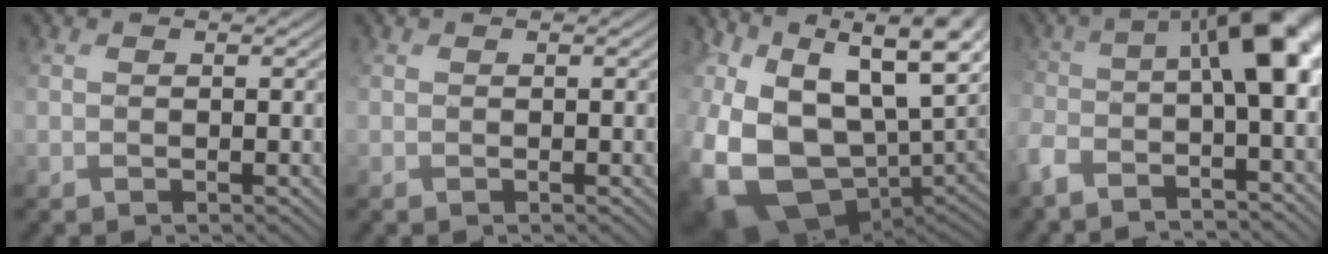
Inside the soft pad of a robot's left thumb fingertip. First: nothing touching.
{"total": 0.0}
{"total": 18.8, "force": [1.9, 12.8, 13.6], "torque": [-0.253, -0.028, 0.063]}
{"total": 10.8, "force": [-3.3, 3.4, 9.7], "torque": [-0.170, -0.009, -0.067]}